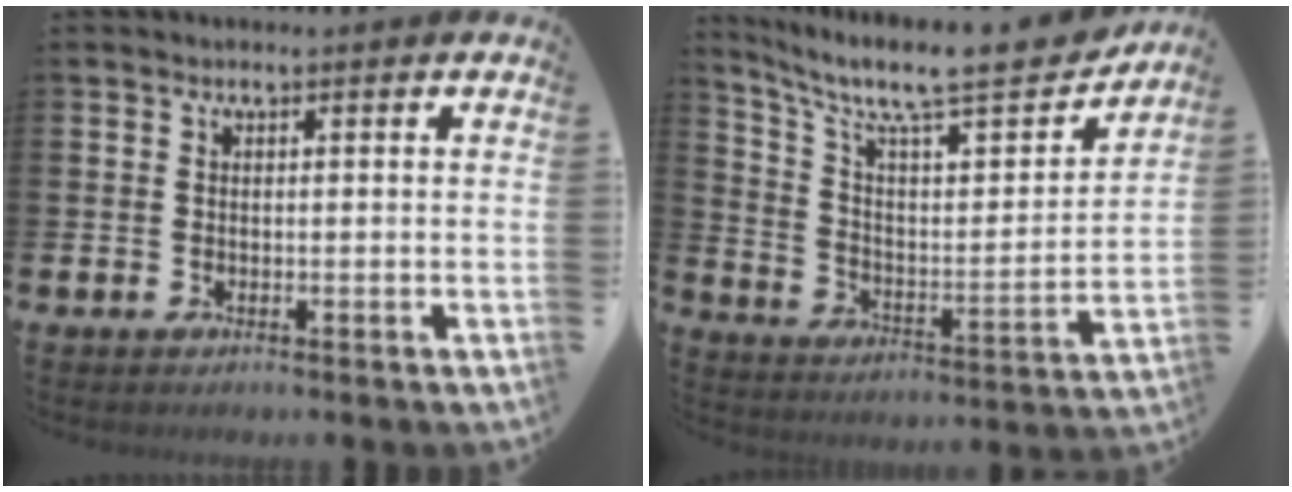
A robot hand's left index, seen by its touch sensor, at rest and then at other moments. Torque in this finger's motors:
{"motor_torque": [0.90, -1.25, 0.39, 0.14]}